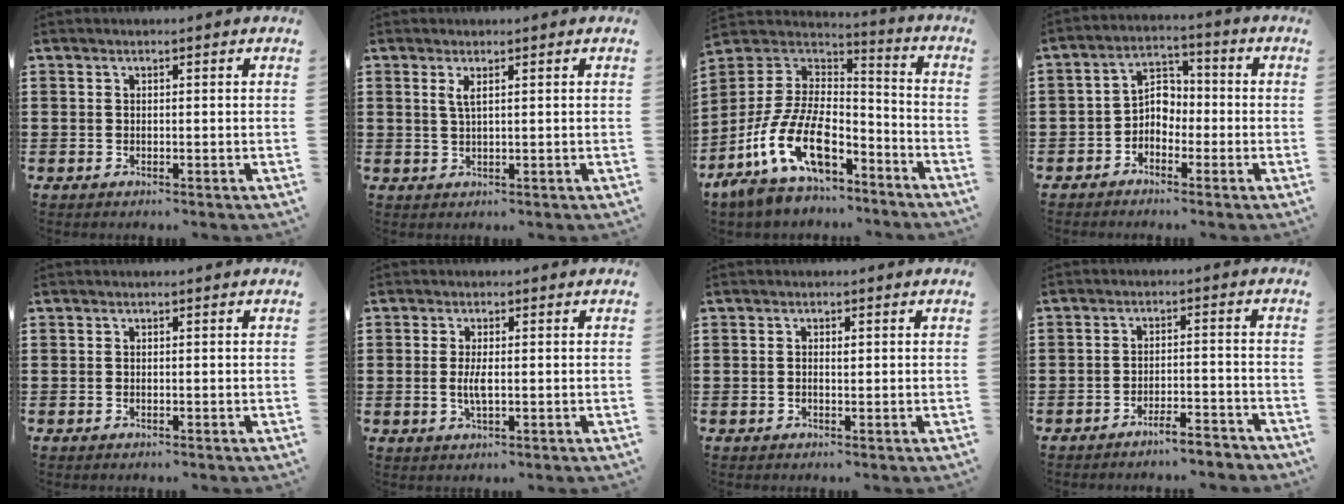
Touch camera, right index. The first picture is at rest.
{"total": 1.7, "force": [0.8, 0.3, 1.5], "torque": [-0.033, 0.002, 0.013]}
{"total": 15.0, "force": [-7.6, 7.3, 10.7], "torque": [-0.243, 0.008, -0.141]}
{"total": 3.9, "force": [-1.8, 2.9, 1.8], "torque": [-0.042, 0.014, -0.041]}
{"total": 0.0}
{"total": 2.9, "force": [-0.2, 0.9, 2.7], "torque": [-0.056, -0.004, -0.006]}
{"total": 0.7, "force": [0.0, 0.2, 0.6], "torque": [-0.012, -0.002, 0.000]}
{"total": 4.0, "force": [-3.8, 0.0, 1.2], "torque": [-0.022, -0.001, -0.076]}